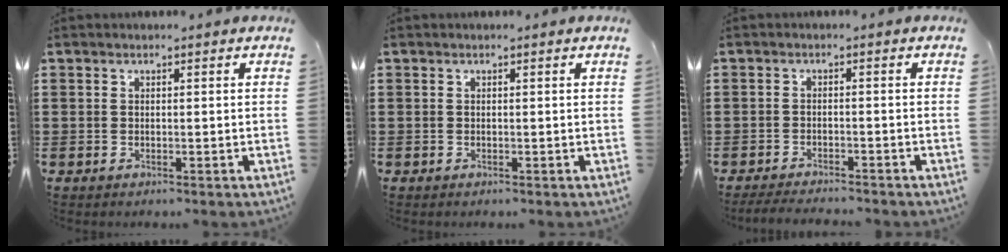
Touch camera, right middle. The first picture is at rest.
{"total": 0.0}
{"total": 2.4, "force": [-2.4, 0.1, 0.5], "torque": [-0.010, -0.001, -0.048]}